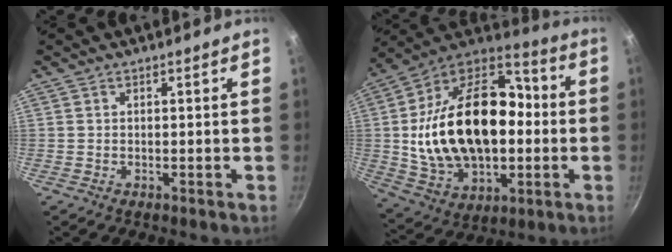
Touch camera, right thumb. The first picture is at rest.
{"total": 30.1, "force": [-1.0, 19.5, 23.0], "torque": [-0.394, 0.044, -0.011]}